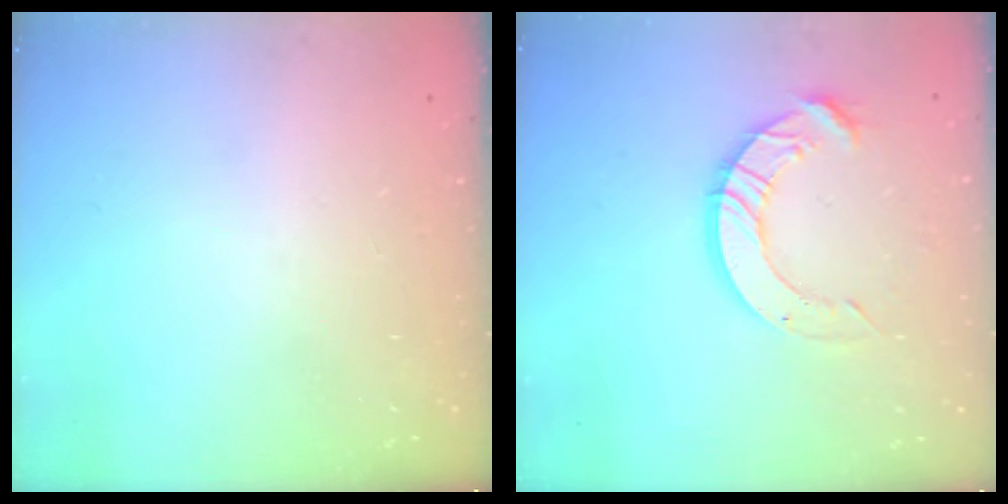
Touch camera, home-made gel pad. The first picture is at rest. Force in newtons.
{"total": 10.2, "press": 10.2, "slide": 1.2}